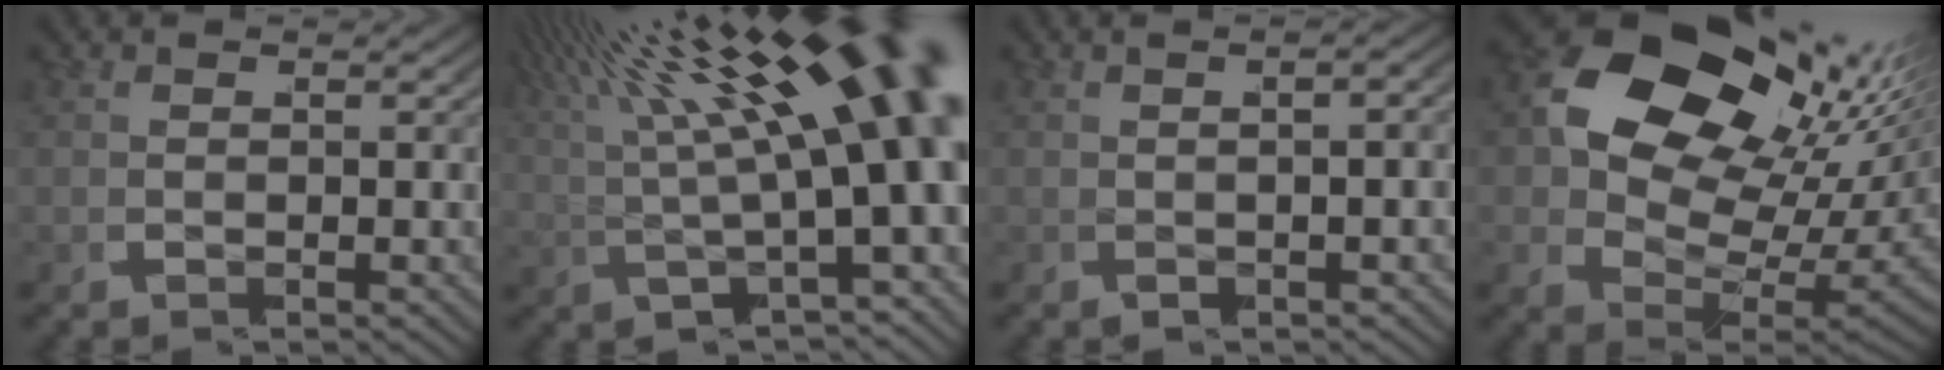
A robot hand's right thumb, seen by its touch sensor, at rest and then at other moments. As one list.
[{"total": 9.9, "force": [2.7, 4.2, 8.5], "torque": [-0.117, 0.012, 0.036]}, {"total": 5.3, "force": [0.9, 2.7, 4.4], "torque": [-0.047, 0.023, 0.001]}, {"total": 15.4, "force": [3.0, 10.5, 10.8], "torque": [-0.217, -0.028, 0.049]}]